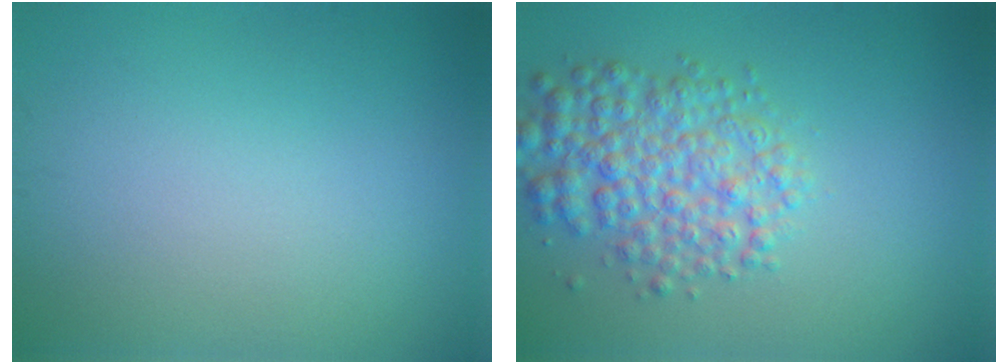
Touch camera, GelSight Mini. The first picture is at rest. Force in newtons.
{"total": 5.2, "press": 5.2, "slide": 0.2}